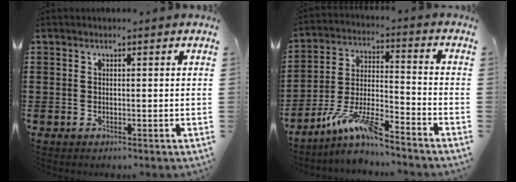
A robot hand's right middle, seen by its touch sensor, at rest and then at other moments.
{"total": 9.4, "force": [-7.8, 1.2, 5.1], "torque": [-0.104, 0.004, -0.153]}